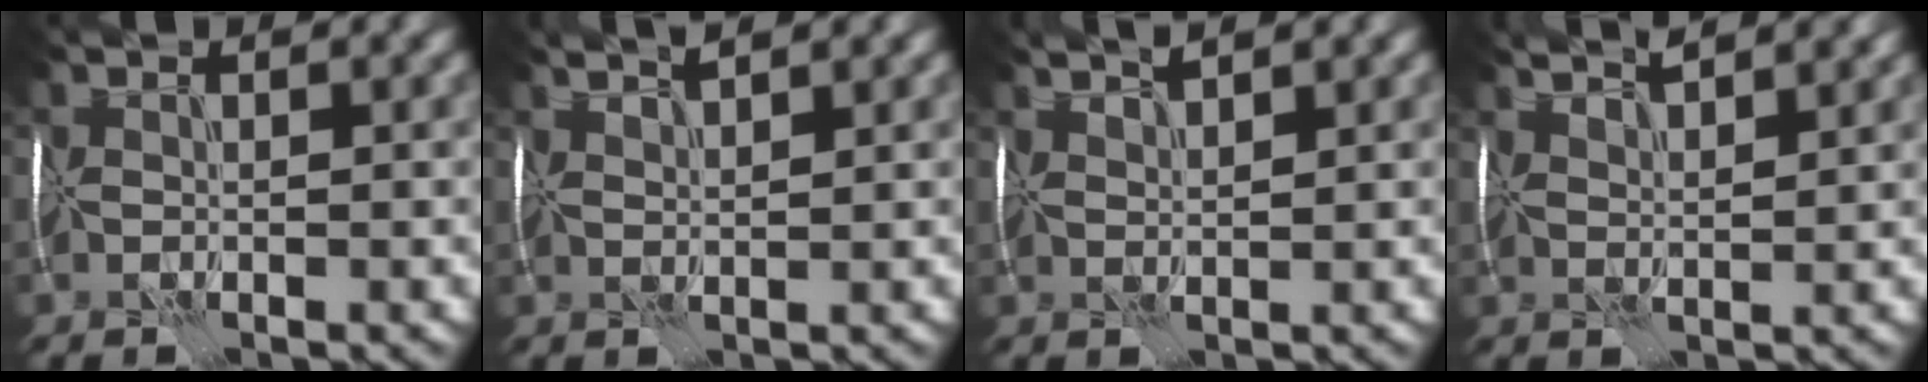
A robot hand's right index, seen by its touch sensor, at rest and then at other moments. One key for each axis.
{"total": 2.8, "fx": 2.5, "fy": 0.1, "fz": 1.2, "tx": -0.019, "ty": 0.017, "tz": 0.038}
{"total": 2.7, "fx": 2.5, "fy": -0.1, "fz": 1.0, "tx": -0.016, "ty": 0.013, "tz": 0.041}
{"total": 5.0, "fx": 4.4, "fy": 0.9, "fz": 2.3, "tx": -0.027, "ty": 0.029, "tz": 0.054}